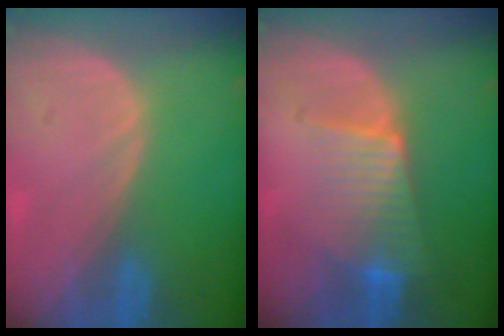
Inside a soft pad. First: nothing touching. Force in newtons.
{"total": 6.7, "press": 6.2, "slide": 2.4}